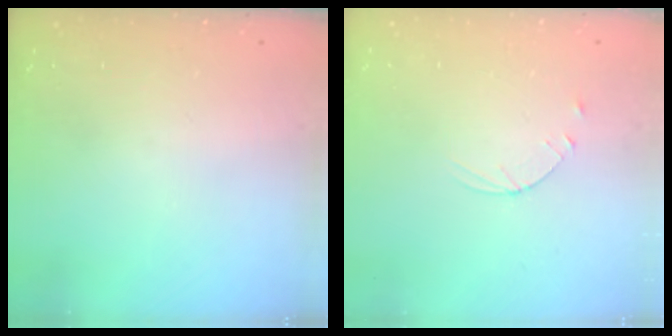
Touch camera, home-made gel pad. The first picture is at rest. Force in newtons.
{"total": 3.6, "press": 3.5, "slide": 0.4}